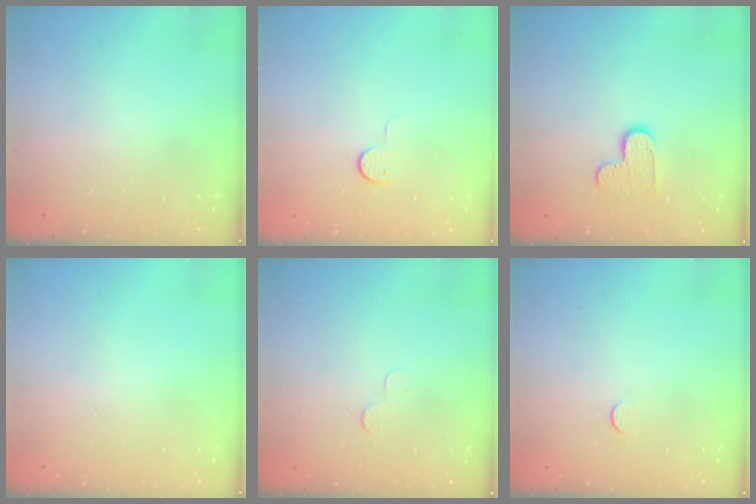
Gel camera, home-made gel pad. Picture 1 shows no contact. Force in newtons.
{"total": 4.9, "press": 4.9, "slide": 0.5}
{"total": 7.0, "press": 7.0, "slide": 0.3}
{"total": 0.0}
{"total": 2.5, "press": 2.5, "slide": 0.2}
{"total": 3.5, "press": 3.5, "slide": 0.4}